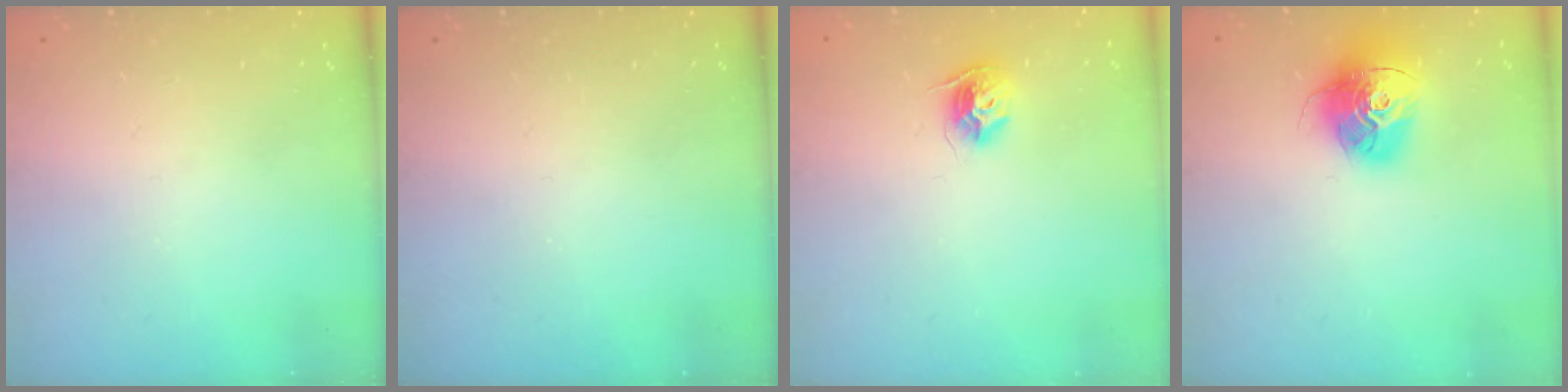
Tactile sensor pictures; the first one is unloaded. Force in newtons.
{"total": 0.0}
{"total": 9.3, "press": 9.3, "slide": 0.3}
{"total": 16.1, "press": 16.0, "slide": 1.5}